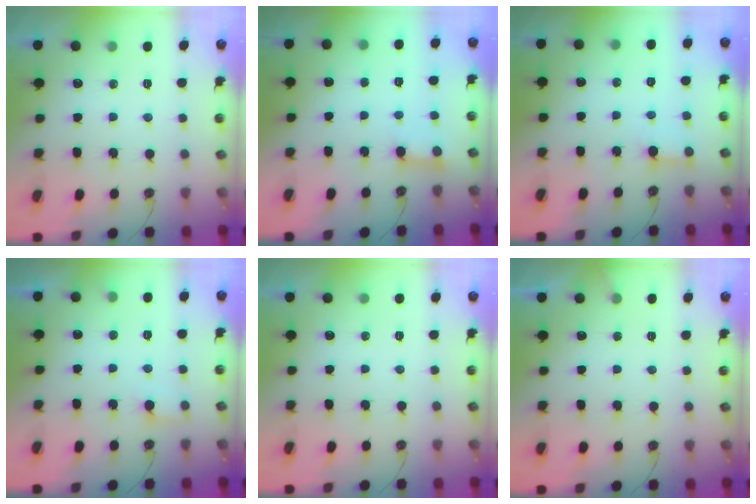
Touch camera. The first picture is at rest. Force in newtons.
{"total": 3.0, "press": 3.0, "slide": 0.2}
{"total": 2.4, "press": 2.4, "slide": 0.1}
{"total": 5.1, "press": 5.0, "slide": 0.4}
{"total": 0.0}
{"total": 2.9, "press": 2.9, "slide": 0.2}